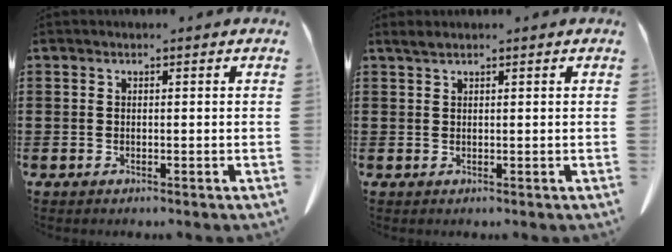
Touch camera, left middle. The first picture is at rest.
{"total": 1.1, "force": [0.8, 0.1, 0.8], "torque": [-0.017, -0.002, 0.016]}